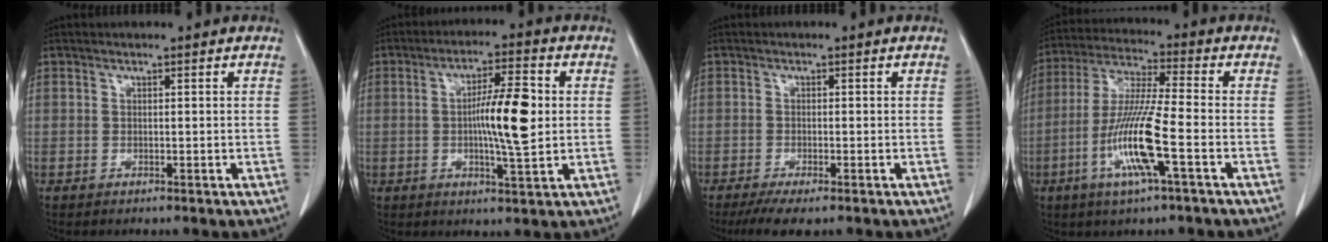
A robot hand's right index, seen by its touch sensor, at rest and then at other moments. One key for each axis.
{"total": 9.5, "fx": 0.3, "fy": 1.2, "fz": 9.4, "tx": -0.158, "ty": 0.005, "tz": 0.003}
{"total": 4.6, "fx": -3.3, "fy": 0.7, "fz": 3.1, "tx": -0.053, "ty": -0.012, "tz": -0.052}
{"total": 12.4, "fx": -4.1, "fy": 0.2, "fz": 11.7, "tx": -0.238, "ty": -0.009, "tz": -0.083}